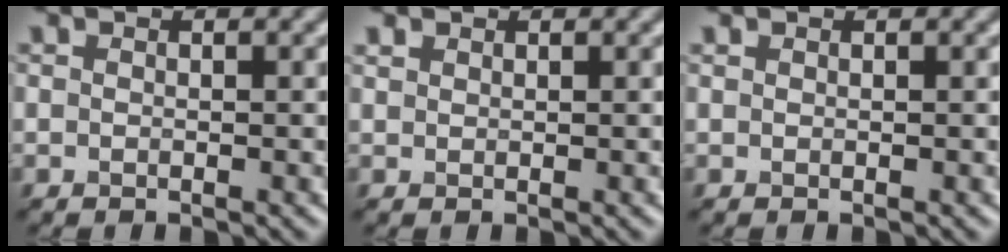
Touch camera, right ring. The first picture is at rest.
{"total": 1.0, "force": [0.3, -0.6, -0.7], "torque": [-0.002, -0.003, 0.022]}
{"total": 0.6, "force": [-0.1, -0.4, -0.4], "torque": [-0.005, -0.006, 0.005]}